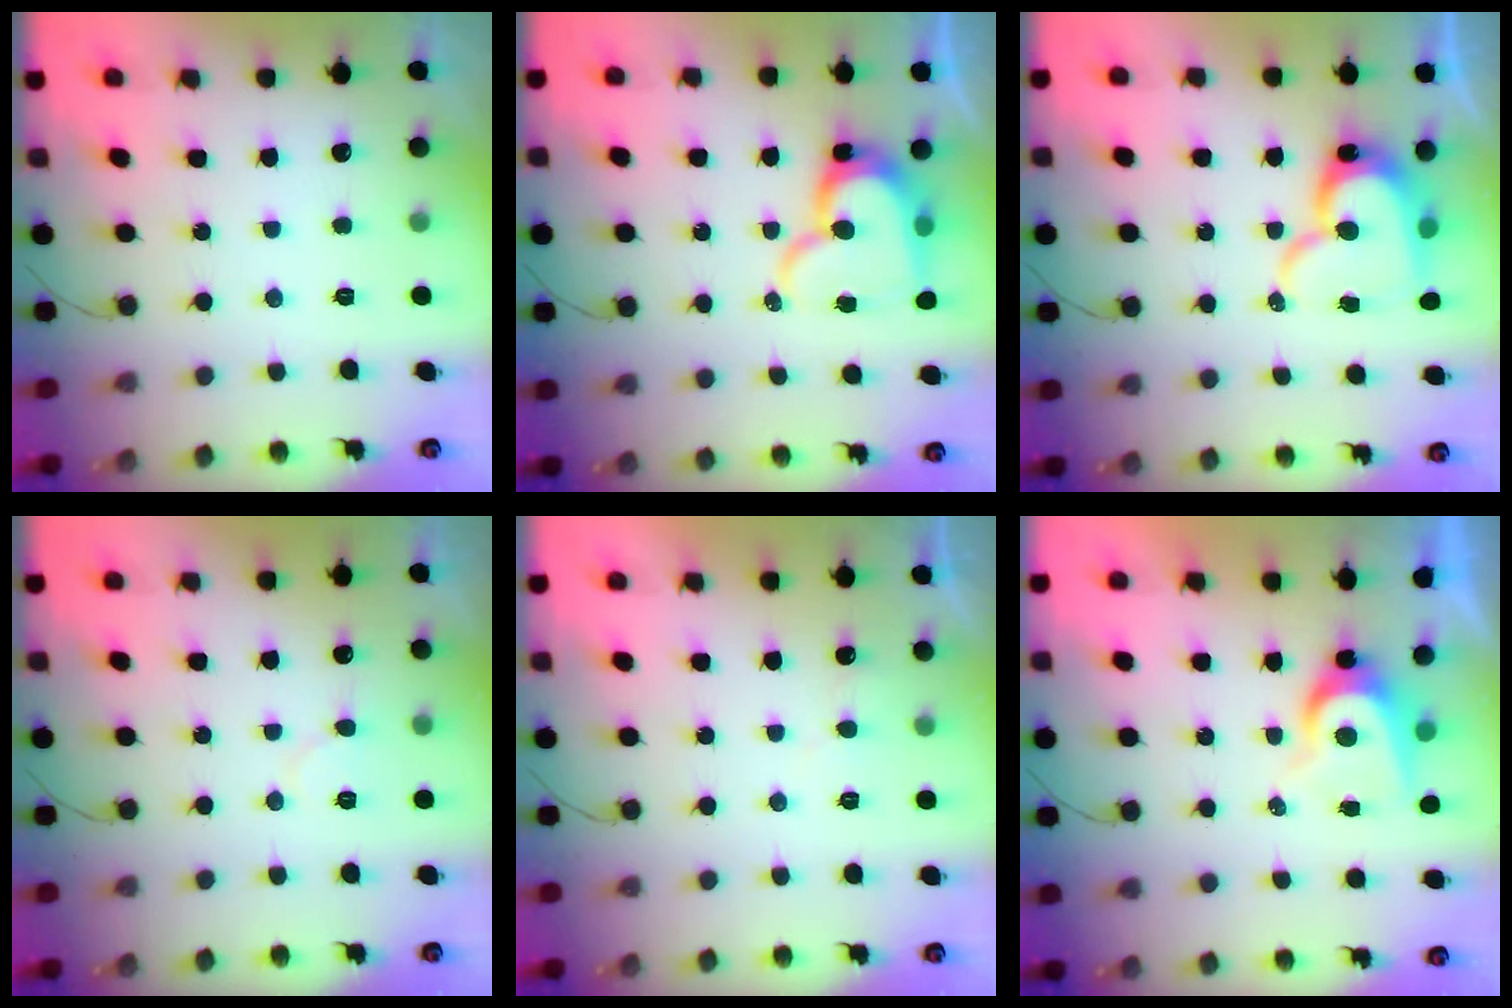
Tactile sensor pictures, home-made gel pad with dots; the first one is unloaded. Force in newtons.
{"total": 14.4, "press": 14.4, "slide": 1.1}
{"total": 15.3, "press": 15.2, "slide": 1.6}
{"total": 5.0, "press": 5.0, "slide": 0.5}
{"total": 4.9, "press": 4.9, "slide": 0.3}
{"total": 7.0, "press": 6.9, "slide": 0.4}